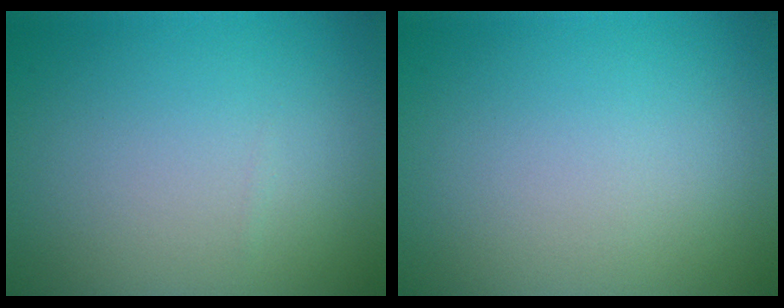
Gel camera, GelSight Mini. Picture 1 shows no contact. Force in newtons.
{"total": 0.0}